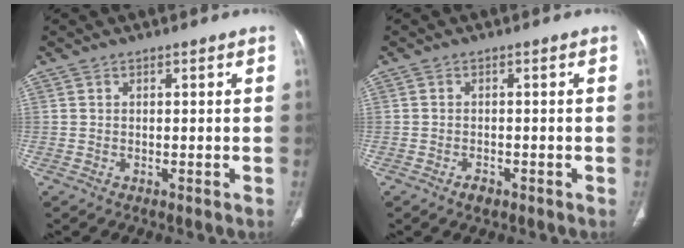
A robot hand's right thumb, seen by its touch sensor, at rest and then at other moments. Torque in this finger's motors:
{"motor_torque": [-0.51, -0.26, -0.17, 0.45, 0.05]}